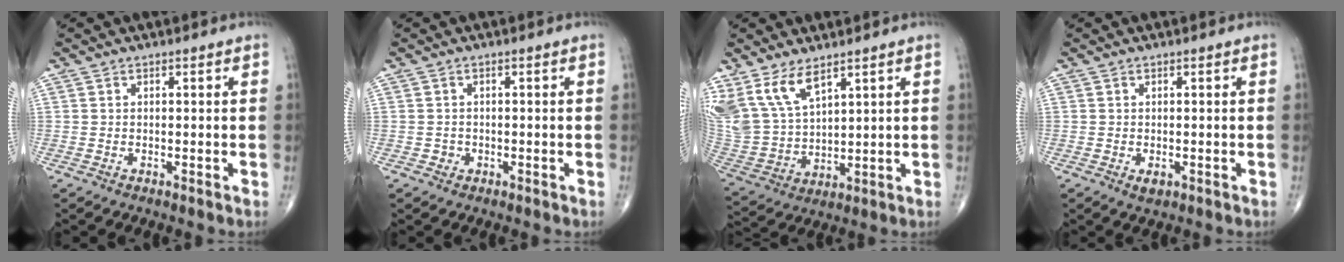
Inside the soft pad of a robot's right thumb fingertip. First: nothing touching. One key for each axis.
{"total": 1.1, "fx": -0.4, "fy": 1.0, "fz": 0.1, "tx": 0.004, "ty": 0.005, "tz": -0.009}
{"total": 12.2, "fx": 7.9, "fy": 5.7, "fz": 7.3, "tx": -0.143, "ty": -0.029, "tz": 0.181}
{"total": 1.5, "fx": -0.5, "fy": 0.9, "fz": 1.1, "tx": -0.011, "ty": -0.002, "tz": -0.003}